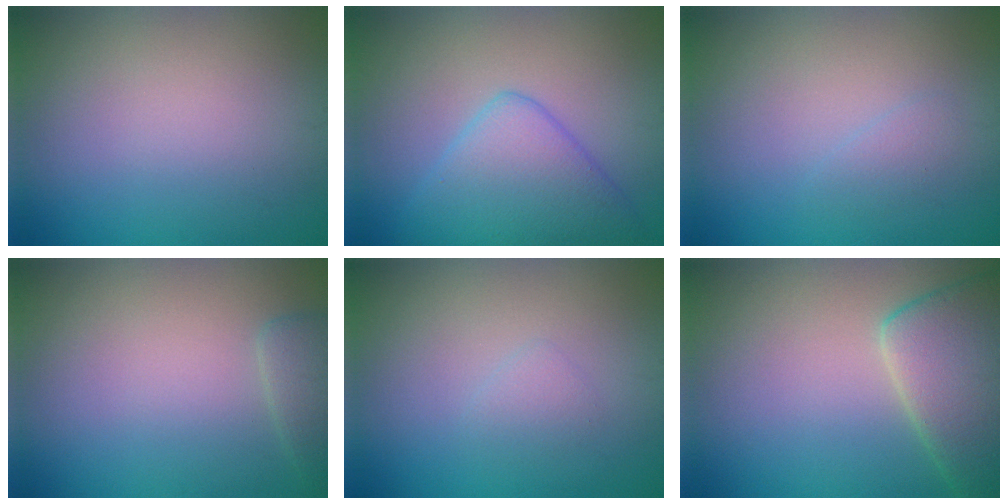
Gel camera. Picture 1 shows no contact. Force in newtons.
{"total": 5.7, "press": 5.7, "slide": 0.2}
{"total": 1.0, "press": 1.0, "slide": 0.1}
{"total": 1.6, "press": 1.6, "slide": 0.2}
{"total": 0.9, "press": 0.9, "slide": 0.1}
{"total": 7.1, "press": 7.0, "slide": 0.6}